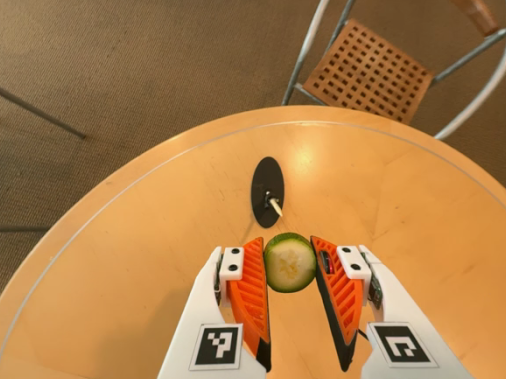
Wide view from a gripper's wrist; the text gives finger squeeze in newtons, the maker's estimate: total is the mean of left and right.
{"total": 6.8, "left": 6.9, "right": 6.7}